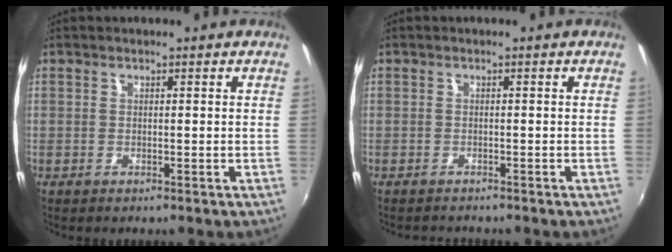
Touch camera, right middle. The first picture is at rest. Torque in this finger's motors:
{"motor_torque": [-0.12, -0.05, -0.04, 0.00]}